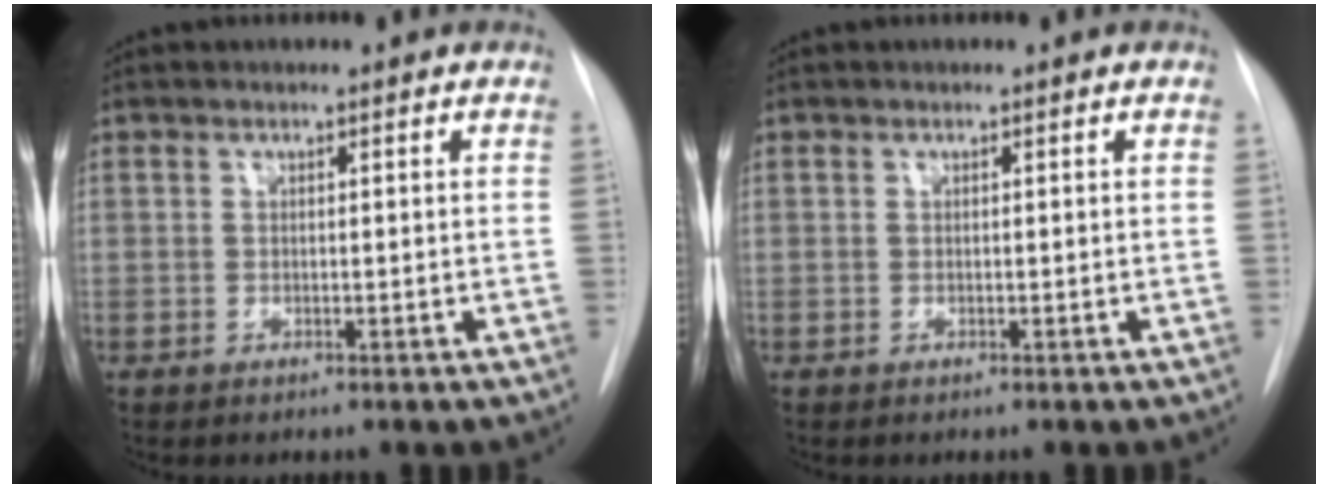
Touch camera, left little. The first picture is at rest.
{"total": 0.0}